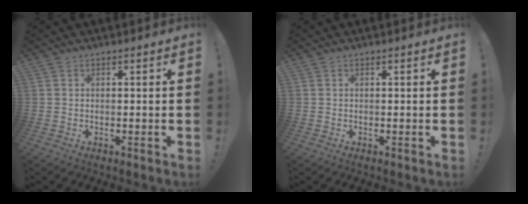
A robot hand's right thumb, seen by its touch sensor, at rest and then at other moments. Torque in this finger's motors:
{"motor_torque": [-0.07, -0.02, 0.06, -0.03, 0.03]}